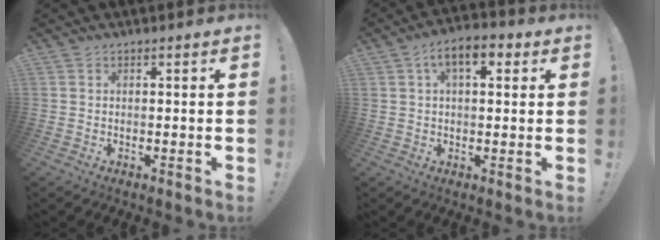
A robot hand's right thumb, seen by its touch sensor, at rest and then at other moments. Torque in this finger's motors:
{"motor_torque": [0.24, 1.59, 0.70, 0.17, 0.02]}